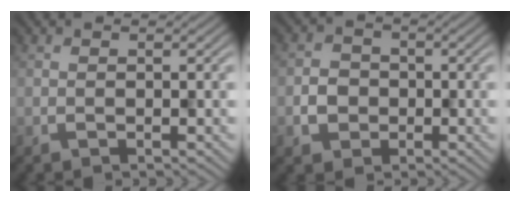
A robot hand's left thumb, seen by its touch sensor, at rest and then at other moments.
{"total": 2.5, "force": [-0.6, 2.4, 0.4], "torque": [-0.006, 0.001, -0.014]}